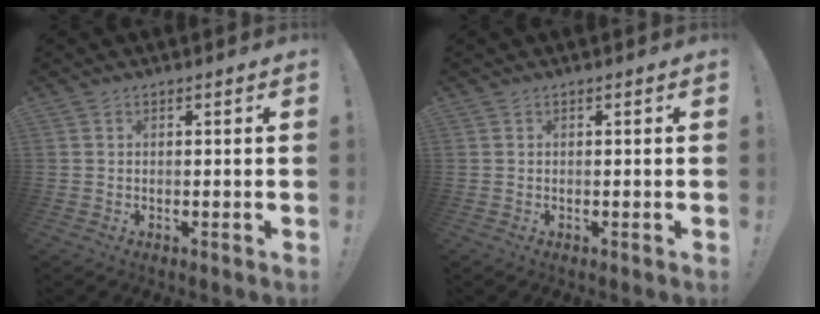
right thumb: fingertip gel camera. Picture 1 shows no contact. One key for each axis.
{"total": 0.0}